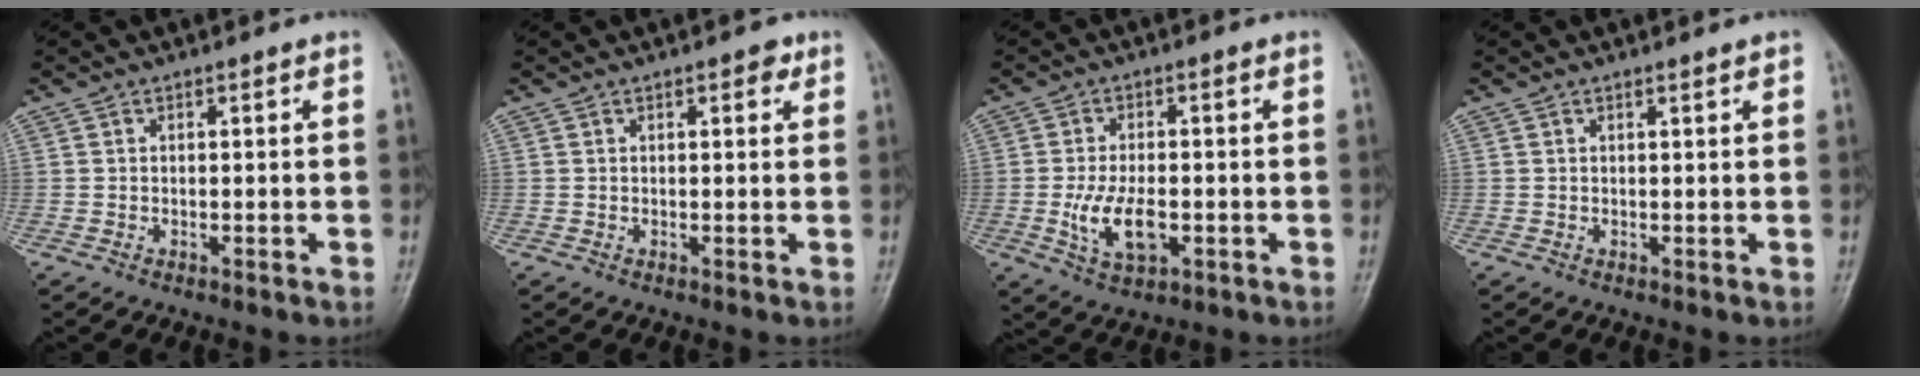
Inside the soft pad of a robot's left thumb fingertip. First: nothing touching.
{"total": 2.1, "force": [1.1, 1.0, 1.5], "torque": [-0.010, -0.001, 0.010]}
{"total": 8.0, "force": [-1.8, 4.1, 6.6], "torque": [-0.127, 0.000, -0.025]}
{"total": 0.8, "force": [0.6, 0.1, 0.6], "torque": [-0.007, -0.002, 0.007]}